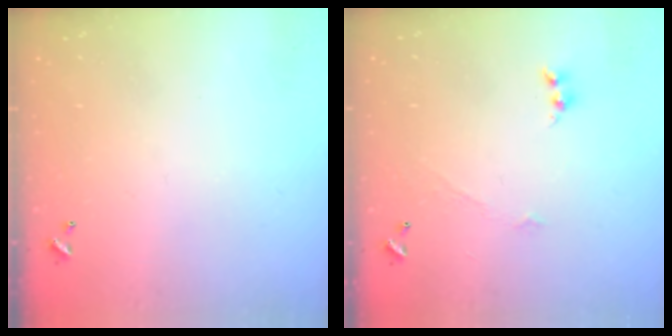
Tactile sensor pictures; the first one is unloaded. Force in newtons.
{"total": 1.9, "press": 1.8, "slide": 0.4}